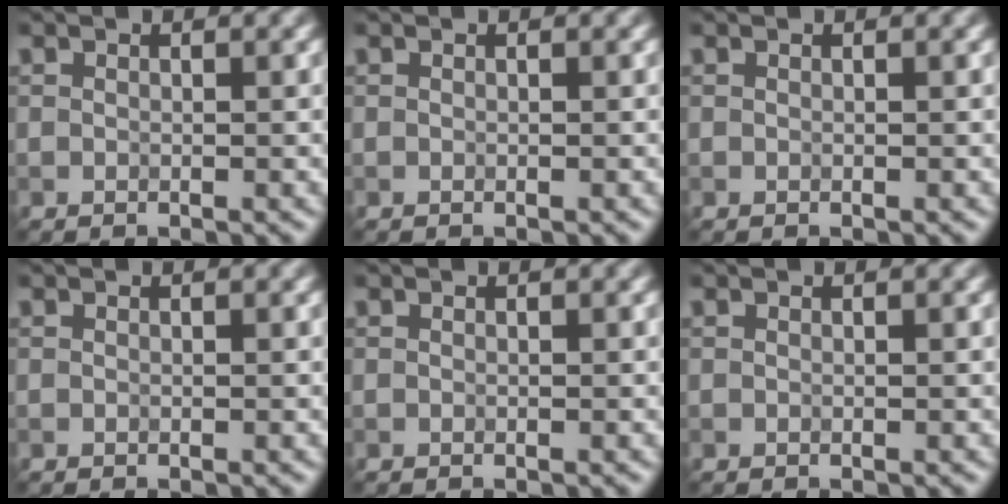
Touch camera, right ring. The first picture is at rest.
{"total": 0.0}
{"total": 0.0}
{"total": 0.0}
{"total": 0.0}
{"total": 0.0}